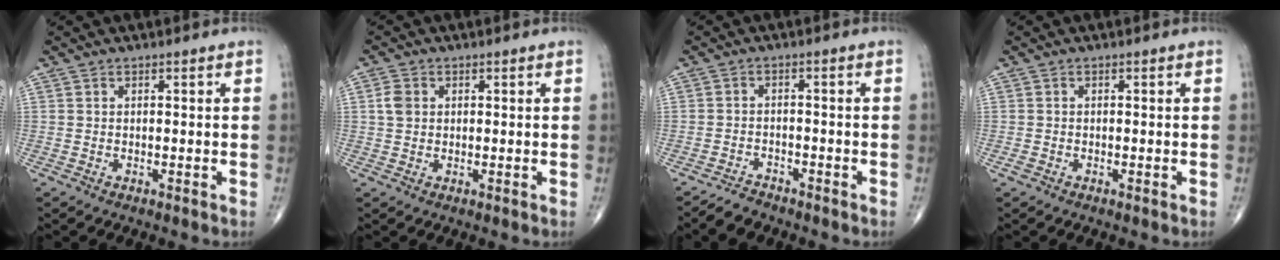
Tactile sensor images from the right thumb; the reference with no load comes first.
{"total": 2.9, "force": [0.6, 2.3, 1.6], "torque": [-0.028, 0.004, 0.011]}
{"total": 3.2, "force": [-3.0, 1.1, 0.5], "torque": [-0.017, 0.008, -0.055]}
{"total": 1.0, "force": [-0.6, 0.6, 0.6], "torque": [-0.015, 0.002, -0.011]}